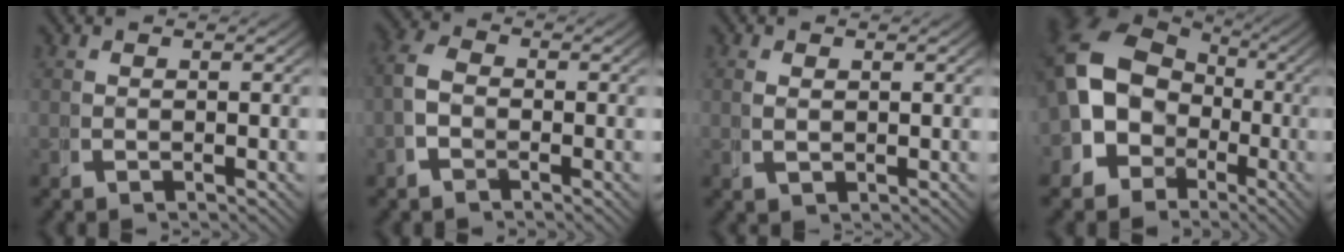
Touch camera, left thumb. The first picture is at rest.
{"total": 3.1, "force": [-0.6, 2.3, 1.9], "torque": [-0.045, -0.002, -0.018]}
{"total": 0.6, "force": [0.4, 0.3, 0.4], "torque": [-0.008, -0.003, 0.014]}
{"total": 10.3, "force": [-0.3, 8.6, 5.6], "torque": [-0.127, -0.027, -0.003]}